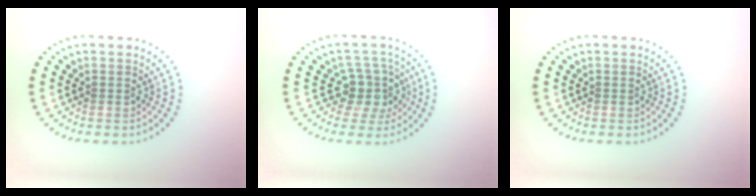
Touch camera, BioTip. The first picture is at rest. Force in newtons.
{"total": 3.6, "press": 2.9, "slide": 2.1}
{"total": 0.0}